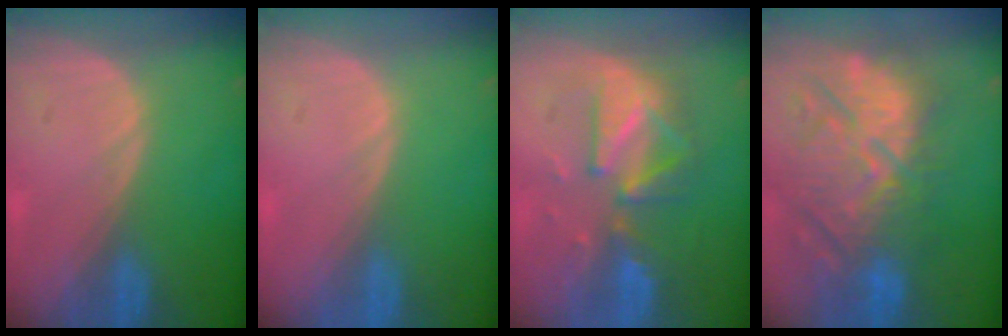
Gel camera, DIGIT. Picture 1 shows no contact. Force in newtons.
{"total": 0.0}
{"total": 8.0, "press": 8.0, "slide": 0.6}
{"total": 12.6, "press": 12.0, "slide": 3.8}